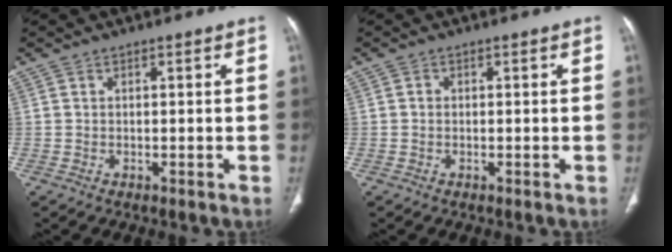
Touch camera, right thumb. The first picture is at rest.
{"total": 0.5, "force": [-0.1, 0.5, 0.2], "torque": [0.003, 0.002, -0.002]}